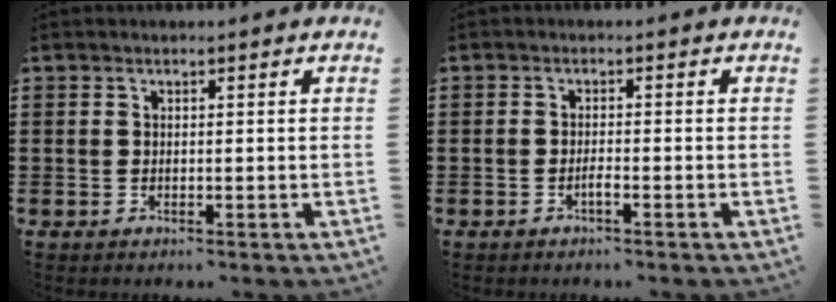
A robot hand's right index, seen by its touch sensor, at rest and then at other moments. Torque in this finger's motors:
{"motor_torque": [1.04, 1.10, 0.15, 0.02]}